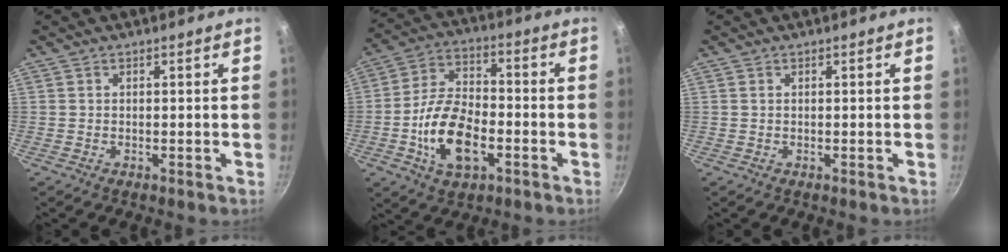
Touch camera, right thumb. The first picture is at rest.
{"total": 14.3, "force": [-4.3, 7.8, 11.2], "torque": [-0.196, 0.030, -0.082]}
{"total": 0.0}